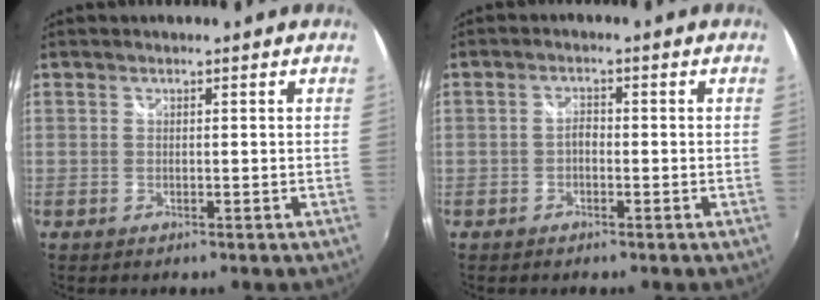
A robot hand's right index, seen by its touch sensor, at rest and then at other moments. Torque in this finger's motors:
{"motor_torque": [0.05, 0.05, 0.14, 0.04]}